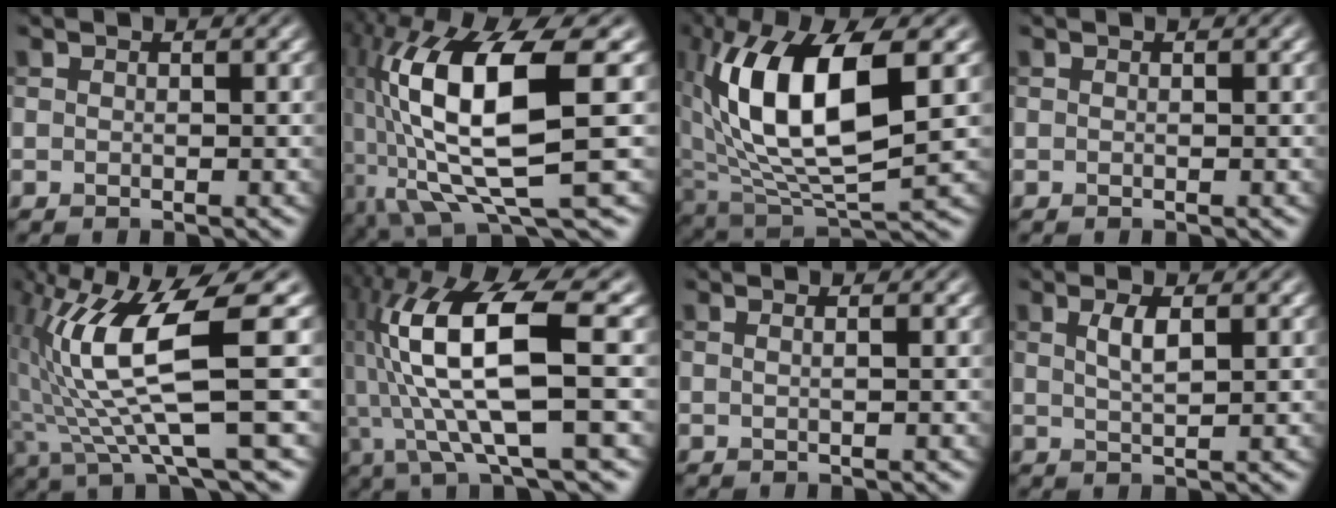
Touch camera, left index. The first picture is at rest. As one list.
[{"total": 14.0, "force": [-0.5, 3.8, 13.4], "torque": [-0.261, 0.004, -0.007]}, {"total": 12.5, "force": [2.1, 5.4, 11.1], "torque": [-0.207, 0.002, 0.035]}, {"total": 0.0}, {"total": 10.3, "force": [0.7, 2.1, 10.0], "torque": [-0.181, -0.005, 0.015]}, {"total": 13.2, "force": [0.6, 3.0, 12.8], "torque": [-0.247, 0.012, 0.016]}, {"total": 1.3, "force": [0.4, 0.6, 1.1], "torque": [-0.007, -0.003, -0.009]}, {"total": 2.1, "force": [0.8, 0.6, 1.9], "torque": [-0.036, 0.002, 0.016]}]